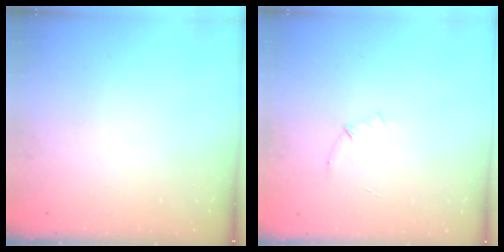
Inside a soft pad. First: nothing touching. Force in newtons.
{"total": 4.9, "press": 4.7, "slide": 1.2}